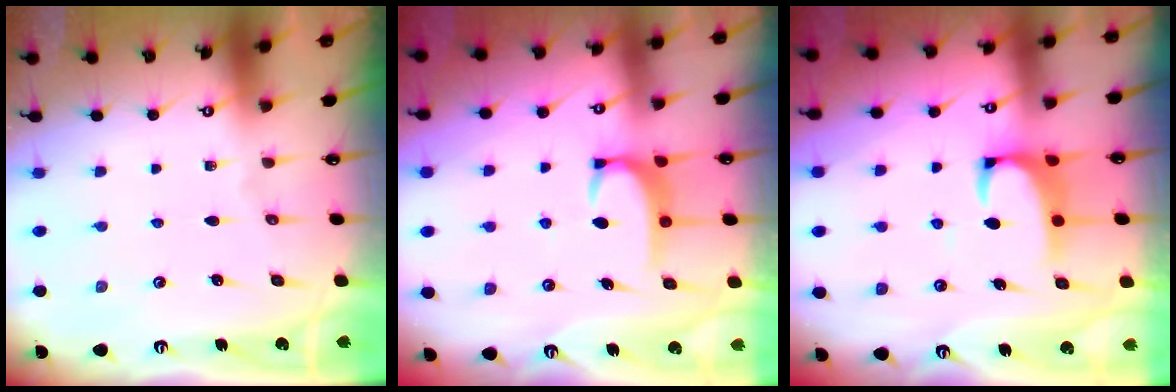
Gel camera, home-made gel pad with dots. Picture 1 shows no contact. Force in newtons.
{"total": 3.3, "press": 3.3, "slide": 0.4}
{"total": 2.1, "press": 1.9, "slide": 1.0}